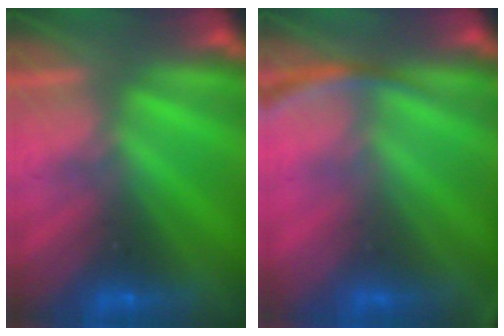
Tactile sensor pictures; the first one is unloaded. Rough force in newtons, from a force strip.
{"total": 2.6}